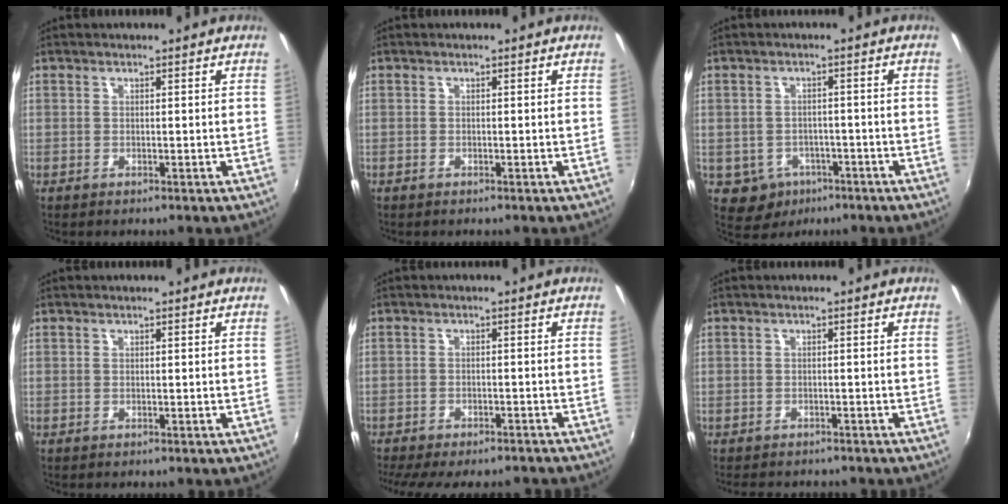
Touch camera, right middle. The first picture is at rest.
{"total": 0.0}
{"total": 5.9, "force": [-3.0, 4.9, 1.5], "torque": [-0.042, 0.001, -0.033]}
{"total": 0.0}
{"total": 12.2, "force": [-10.6, 3.0, 5.3], "torque": [-0.112, -0.026, -0.146]}
{"total": 3.5, "force": [-3.0, 1.6, 0.9], "torque": [-0.025, -0.007, -0.048]}